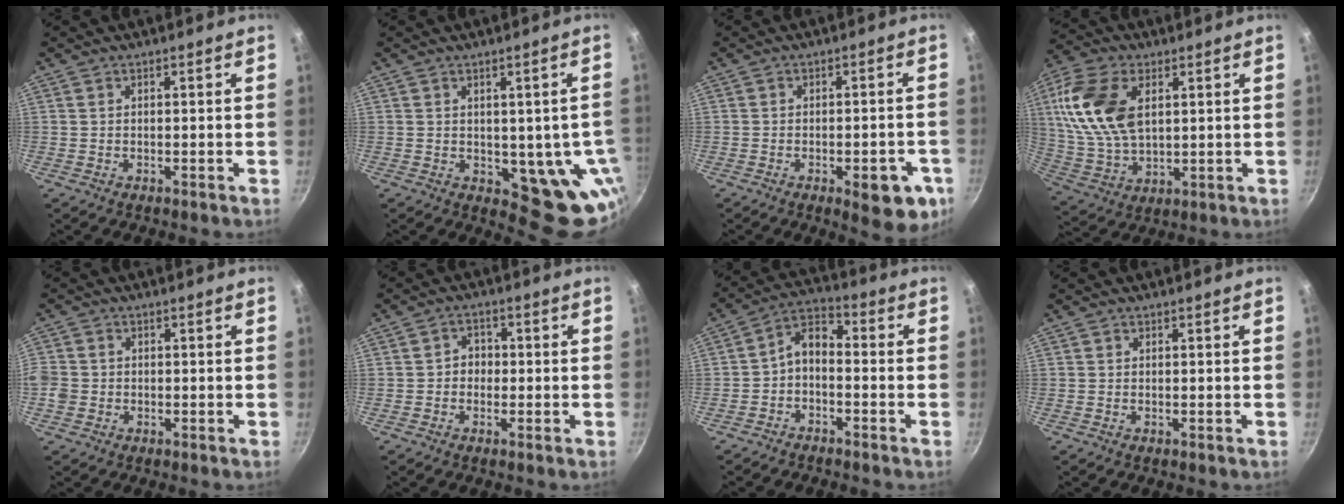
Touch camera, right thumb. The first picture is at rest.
{"total": 10.9, "force": [-0.9, 5.7, 9.2], "torque": [-0.069, -0.017, -0.003]}
{"total": 10.1, "force": [-4.0, 4.1, 8.3], "torque": [-0.069, 0.017, -0.044]}
{"total": 16.9, "force": [4.5, 10.2, 12.7], "torque": [-0.239, -0.011, 0.093]}
{"total": 4.3, "force": [-1.0, 3.8, 1.7], "torque": [-0.033, 0.009, -0.022]}
{"total": 3.3, "force": [-0.5, 3.0, 1.4], "torque": [0.002, 0.009, -0.013]}
{"total": 5.8, "force": [-2.2, 3.4, 4.2], "torque": [-0.076, 0.050, -0.048]}
{"total": 0.0}